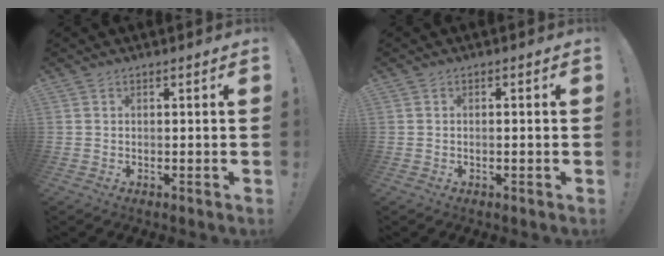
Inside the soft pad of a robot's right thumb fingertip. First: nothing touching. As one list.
[{"total": 0.8, "force": [-0.5, -0.1, 0.7], "torque": [-0.013, 0.001, -0.009]}]